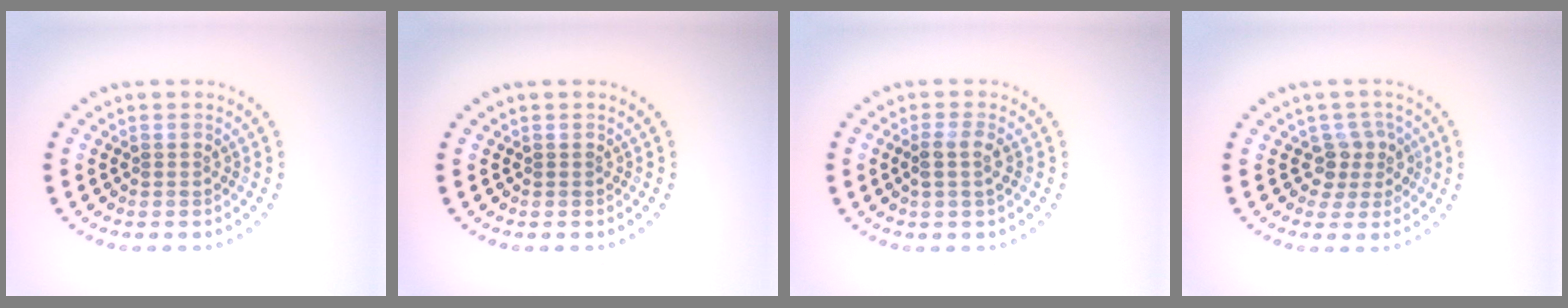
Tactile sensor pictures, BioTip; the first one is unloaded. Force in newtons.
{"total": 0.0}
{"total": 1.9, "press": 1.5, "slide": 1.1}
{"total": 2.5, "press": 2.0, "slide": 1.6}